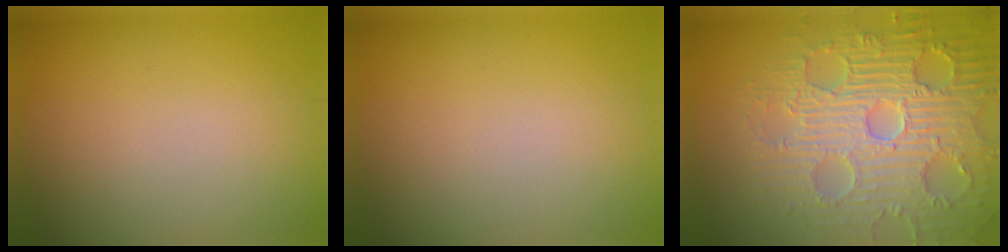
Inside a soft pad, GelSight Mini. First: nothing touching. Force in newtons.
{"total": 0.0}
{"total": 8.4, "press": 6.4, "slide": 5.5}